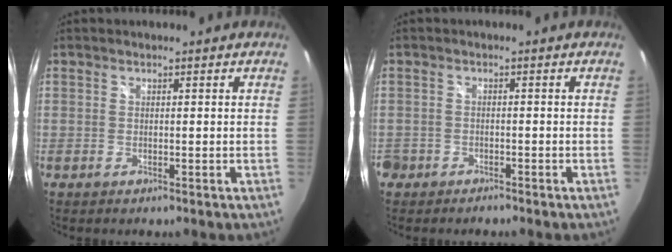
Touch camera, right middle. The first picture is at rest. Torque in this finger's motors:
{"motor_torque": [-0.05, 0.05, 0.00, -0.02]}